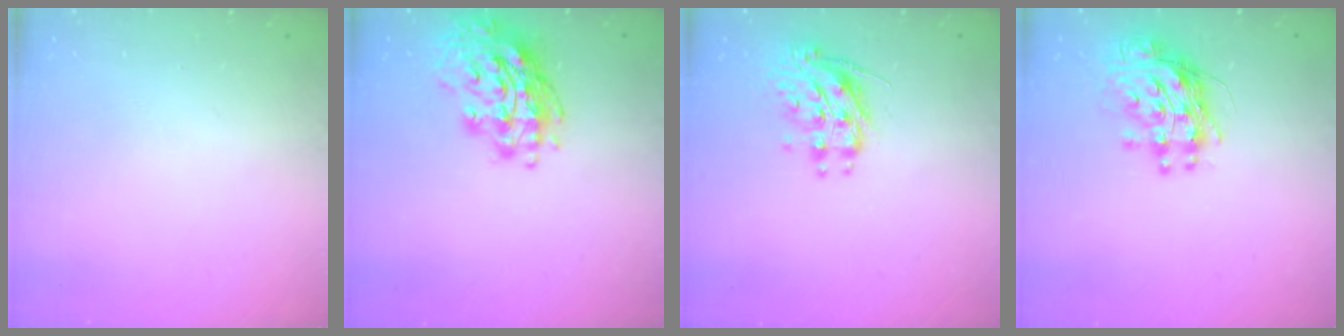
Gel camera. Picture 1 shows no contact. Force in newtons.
{"total": 17.4, "press": 17.3, "slide": 1.8}
{"total": 10.2, "press": 10.2, "slide": 0.8}
{"total": 11.5, "press": 11.4, "slide": 1.3}